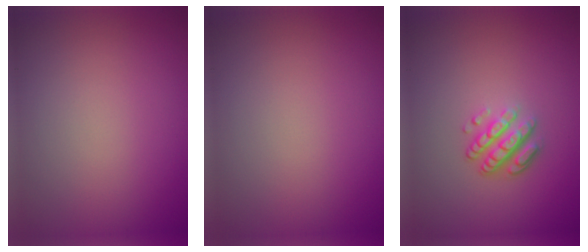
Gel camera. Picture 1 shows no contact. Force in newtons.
{"total": 0.0}
{"total": 3.6, "press": 2.6, "slide": 2.5}